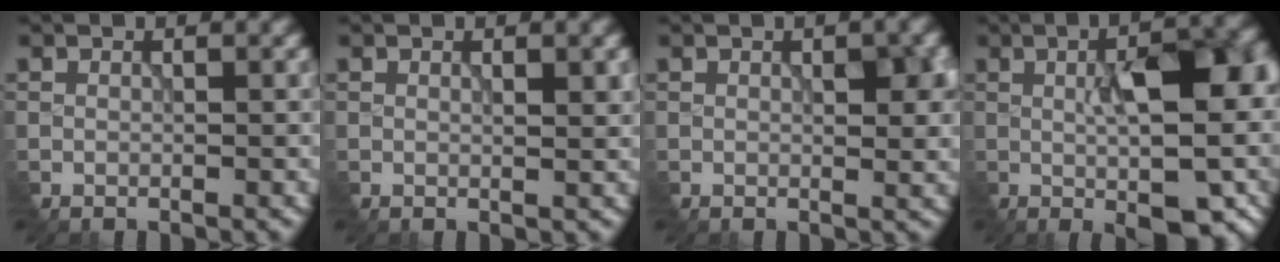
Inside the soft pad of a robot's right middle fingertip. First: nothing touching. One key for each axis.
{"total": 1.0, "fx": 0.5, "fy": 0.0, "fz": 0.9, "tx": -0.013, "ty": -0.003, "tz": 0.012}
{"total": 3.4, "fx": 0.5, "fy": 1.4, "fz": 3.1, "tx": -0.042, "ty": -0.003, "tz": 0.011}
{"total": 11.6, "fx": -1.3, "fy": 4.1, "fz": 10.7, "tx": -0.131, "ty": 0.000, "tz": -0.016}